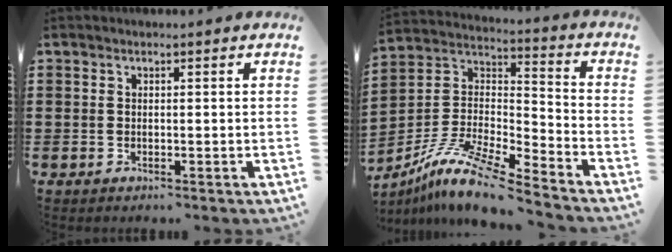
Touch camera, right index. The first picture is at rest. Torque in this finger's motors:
{"motor_torque": [-0.01, 0.10, 0.62, 0.12]}